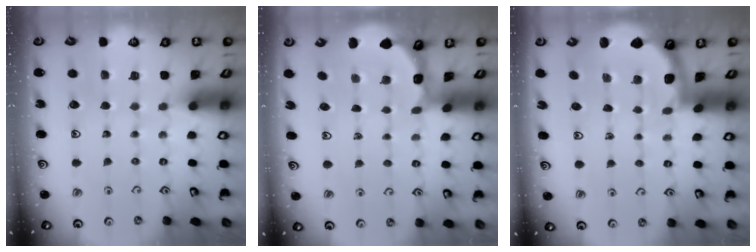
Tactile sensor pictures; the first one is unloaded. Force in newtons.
{"total": 2.1, "press": 2.1, "slide": 0.2}
{"total": 1.7, "press": 1.7, "slide": 0.0}